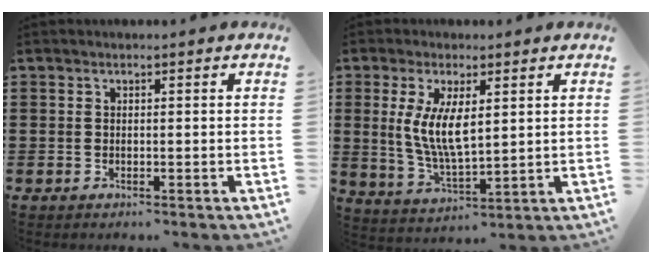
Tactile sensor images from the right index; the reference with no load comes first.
{"total": 7.7, "force": [1.2, 3.0, 7.0], "torque": [-0.142, 0.003, 0.020]}